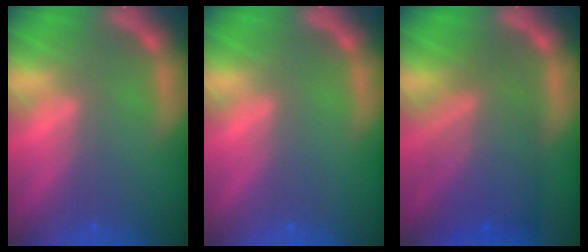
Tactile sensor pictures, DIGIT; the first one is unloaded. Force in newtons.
{"total": 0.0}
{"total": 8.1}